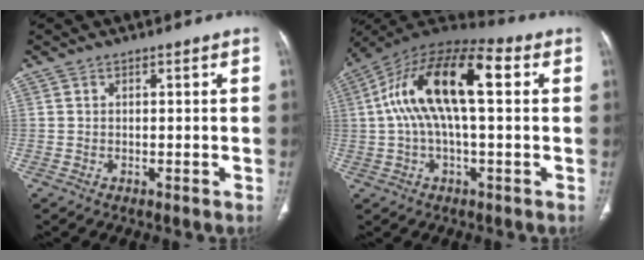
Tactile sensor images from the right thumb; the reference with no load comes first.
{"total": 18.3, "force": [3.1, 7.3, 16.5], "torque": [-0.307, 0.045, 0.044]}